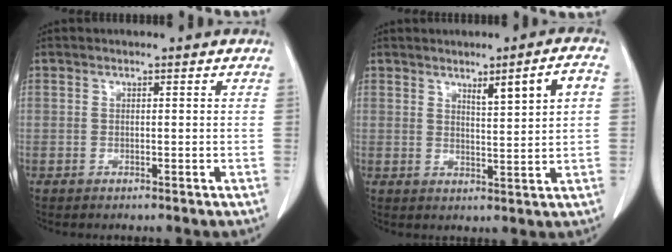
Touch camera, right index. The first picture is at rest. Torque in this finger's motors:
{"motor_torque": [0.15, 0.14, 0.09, 0.03]}